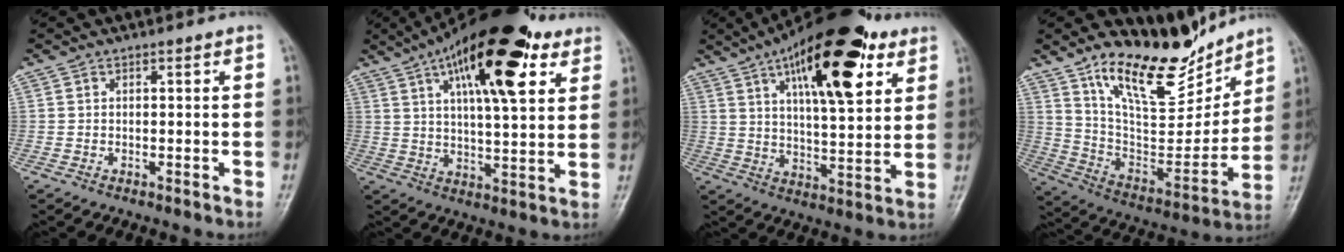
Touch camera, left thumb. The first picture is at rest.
{"total": 22.2, "force": [10.7, 8.0, 17.7], "torque": [-0.255, -0.014, 0.166]}
{"total": 22.8, "force": [10.9, 8.5, 18.2], "torque": [-0.254, -0.025, 0.169]}
{"total": 19.2, "force": [14.8, 6.9, 10.0], "torque": [-0.109, -0.100, 0.264]}